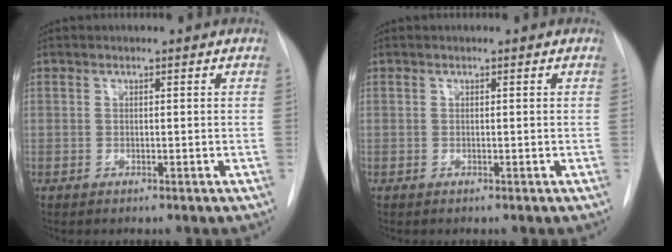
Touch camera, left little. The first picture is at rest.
{"total": 0.0}